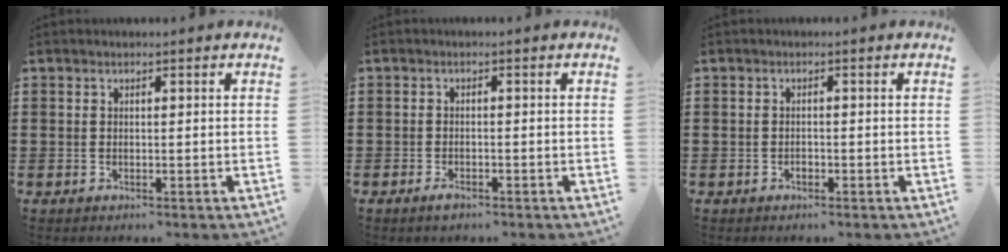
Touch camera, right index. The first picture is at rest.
{"total": 1.3, "force": [-0.9, 0.5, 0.8], "torque": [-0.015, -0.003, -0.016]}
{"total": 0.7, "force": [-0.5, 0.4, 0.4], "torque": [-0.009, -0.002, -0.009]}